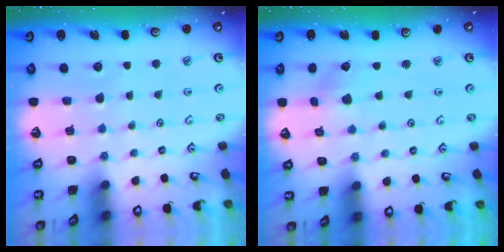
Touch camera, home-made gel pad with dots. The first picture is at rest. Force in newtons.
{"total": 0.6, "press": 0.6, "slide": 0.1}